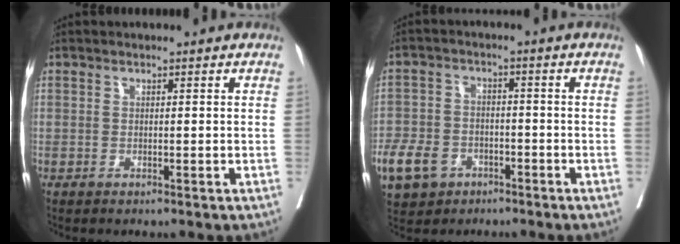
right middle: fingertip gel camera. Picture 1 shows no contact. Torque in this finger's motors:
{"motor_torque": [0.69, -0.68, 0.14, 0.03]}